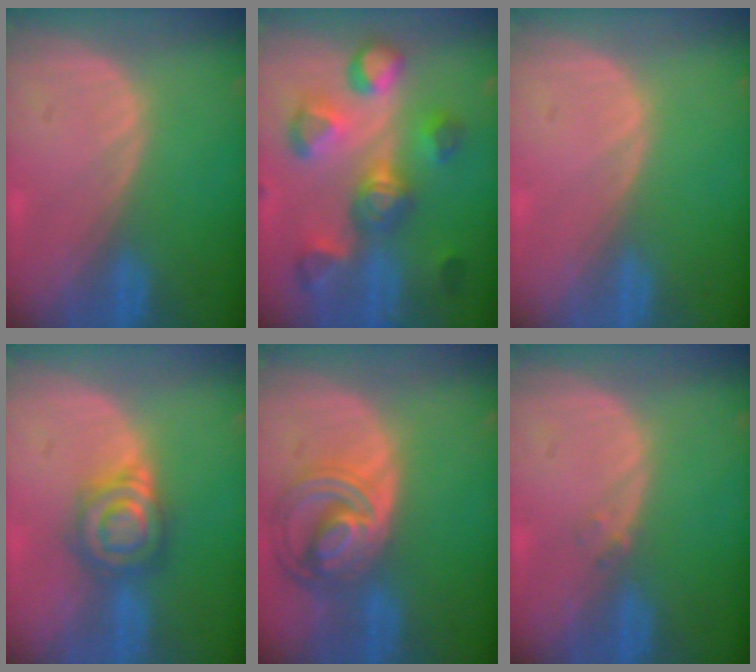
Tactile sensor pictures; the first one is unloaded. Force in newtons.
{"total": 9.9, "press": 9.7, "slide": 1.9}
{"total": 0.0}
{"total": 6.4, "press": 6.3, "slide": 1.2}
{"total": 8.7, "press": 7.6, "slide": 4.3}
{"total": 0.9, "press": 0.9, "slide": 0.2}